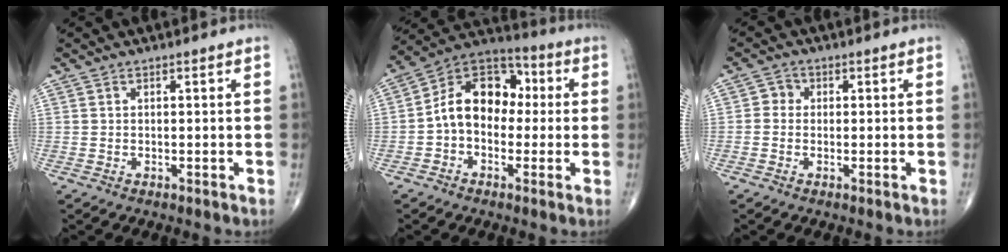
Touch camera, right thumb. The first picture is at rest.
{"total": 13.2, "force": [-0.2, 9.4, 9.3], "torque": [-0.122, 0.043, -0.020]}
{"total": 2.3, "force": [-0.1, 2.1, 0.9], "torque": [0.000, 0.007, -0.010]}